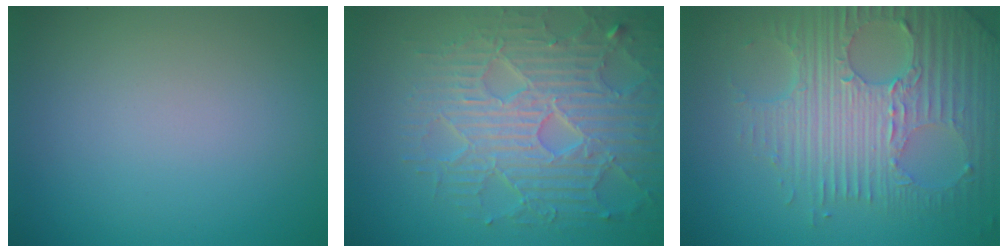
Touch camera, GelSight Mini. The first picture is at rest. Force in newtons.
{"total": 7.4, "press": 5.9, "slide": 4.4}
{"total": 8.2, "press": 5.8, "slide": 5.8}